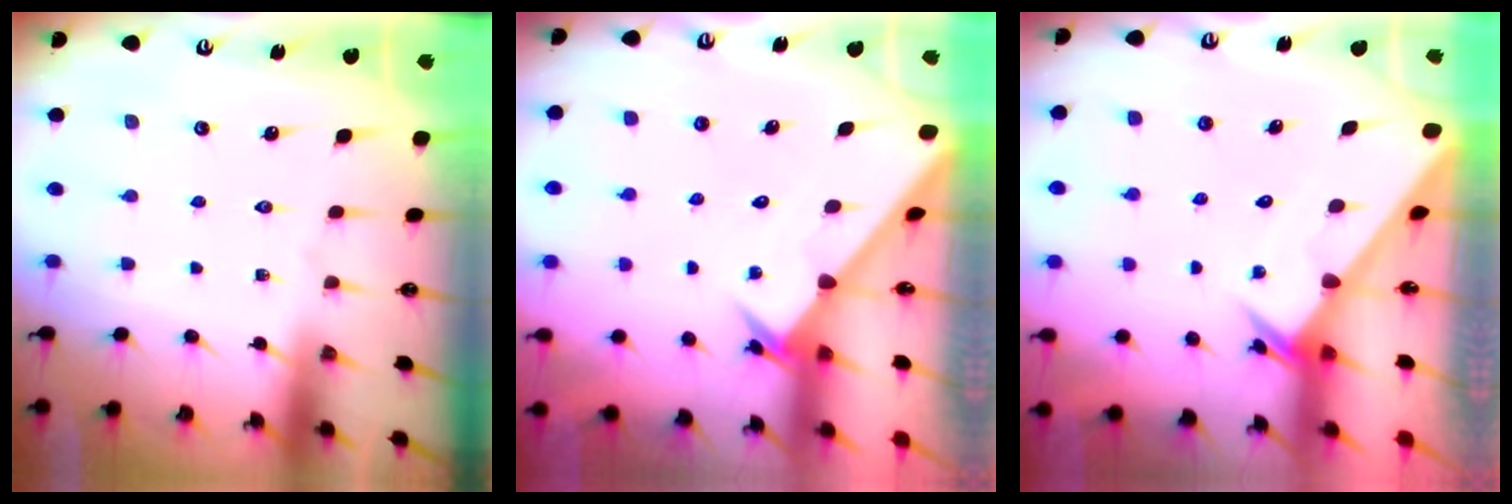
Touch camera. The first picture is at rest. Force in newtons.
{"total": 2.6, "press": 2.6, "slide": 0.2}
{"total": 2.0, "press": 2.0, "slide": 0.1}